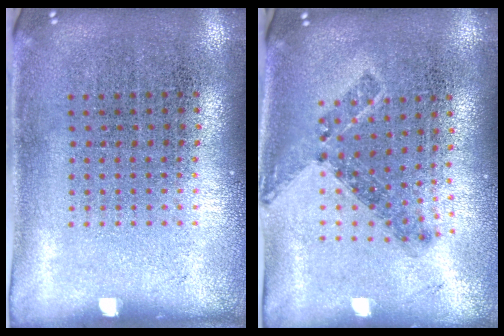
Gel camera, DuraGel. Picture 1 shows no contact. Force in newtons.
{"total": 0.8, "press": 0.8, "slide": 0.3}